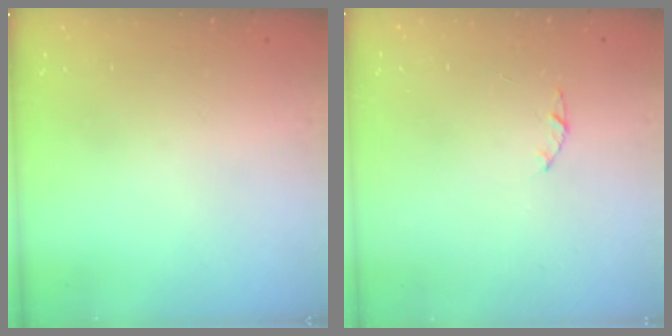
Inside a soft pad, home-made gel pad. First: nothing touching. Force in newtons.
{"total": 1.0, "press": 0.9, "slide": 0.3}